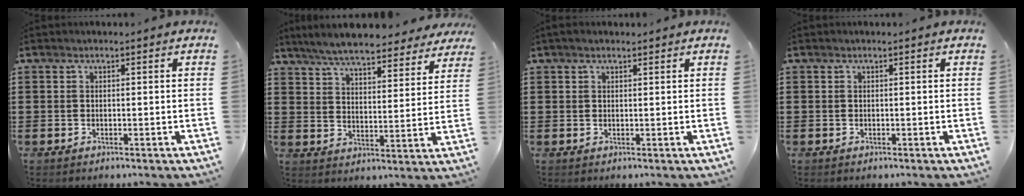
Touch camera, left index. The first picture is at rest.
{"total": 7.1, "force": [6.7, 0.4, 2.4], "torque": [-0.074, -0.031, 0.120]}
{"total": 1.1, "force": [0.8, 0.3, 0.7], "torque": [-0.015, 0.002, 0.015]}
{"total": 0.0}